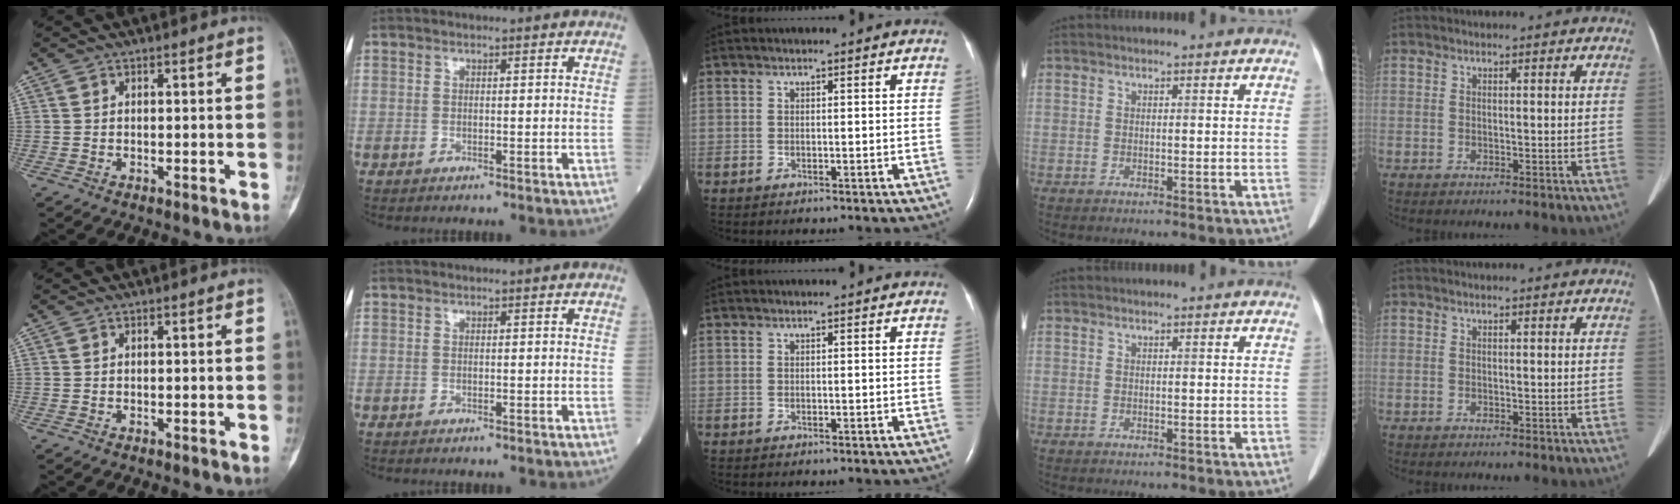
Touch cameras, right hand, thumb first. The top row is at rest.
{}